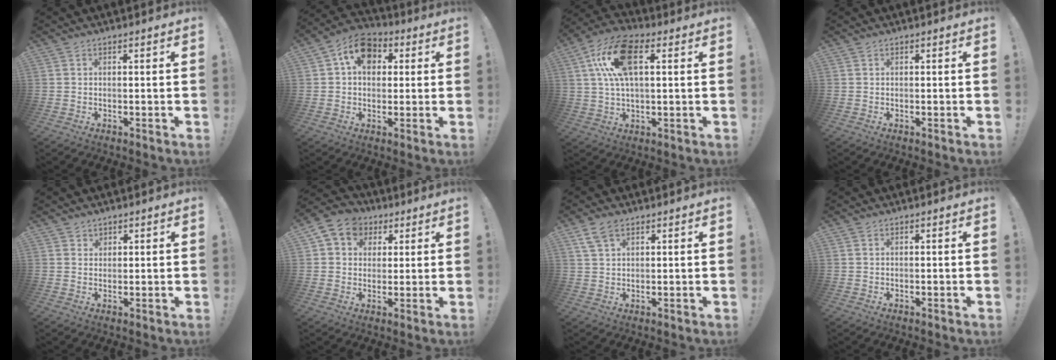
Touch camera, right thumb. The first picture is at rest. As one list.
[{"total": 11.1, "force": [4.0, 8.0, 6.6], "torque": [-0.103, 0.001, 0.074]}, {"total": 15.4, "force": [4.3, 7.5, 12.7], "torque": [-0.248, 0.006, 0.076]}, {"total": 0.0}, {"total": 1.6, "force": [1.3, 0.9, 0.1], "torque": [0.007, -0.012, 0.023]}, {"total": 8.3, "force": [2.8, 7.3, 2.8], "torque": [-0.038, -0.008, 0.057]}, {"total": 5.8, "force": [3.5, 3.0, 3.6], "torque": [-0.062, -0.008, 0.067]}, {"total": 0.0}]